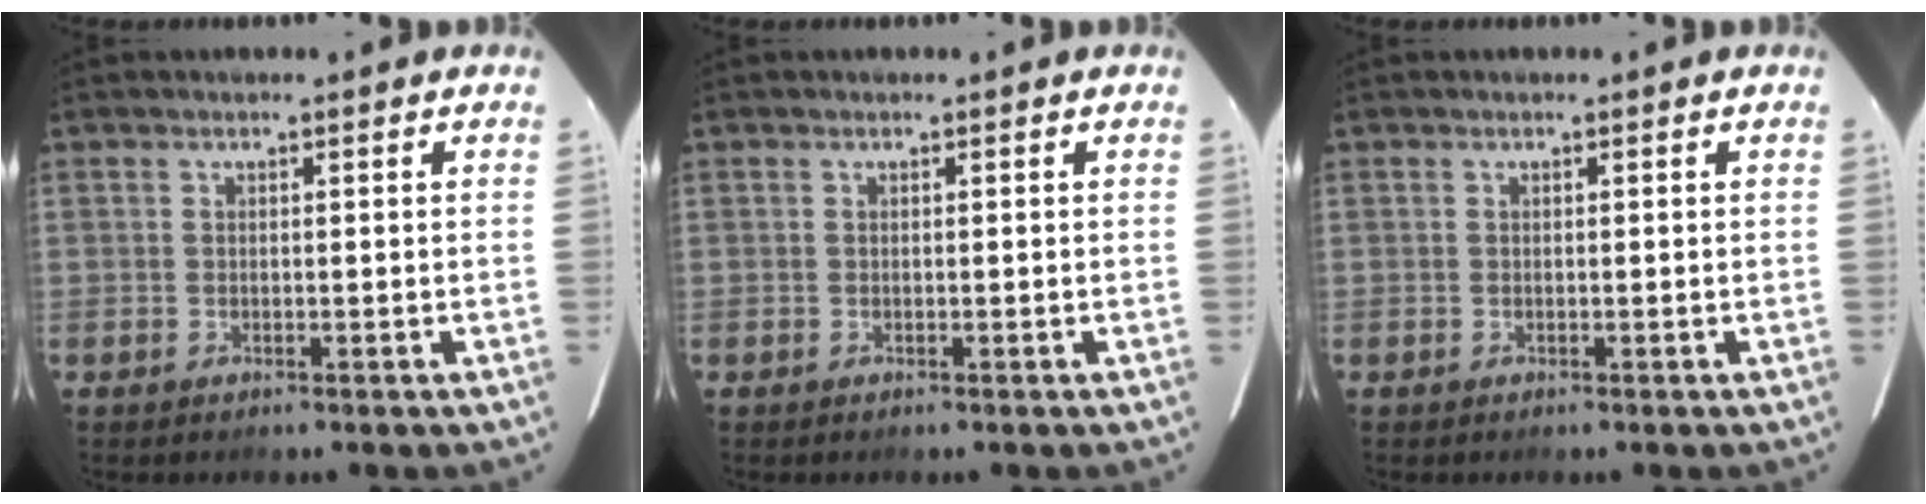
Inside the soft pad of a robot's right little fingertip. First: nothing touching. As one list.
[{"total": 0.0}, {"total": 0.0}]